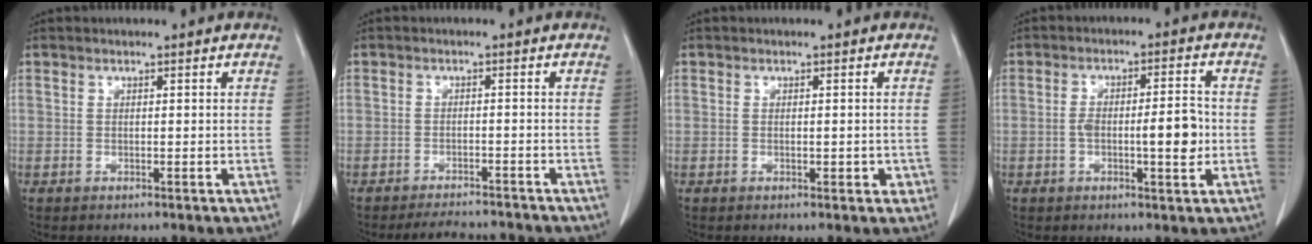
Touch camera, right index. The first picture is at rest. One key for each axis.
{"total": 5.4, "fx": -5.3, "fy": 1.1, "fz": 0.6, "tx": -0.006, "ty": -0.001, "tz": -0.074}
{"total": 1.5, "fx": -0.3, "fy": 0.9, "fz": 1.2, "tx": -0.011, "ty": 0.001, "tz": 0.002}
{"total": 6.9, "fx": -1.0, "fy": 1.7, "fz": 6.6, "tx": -0.113, "ty": 0.011, "tz": -0.013}